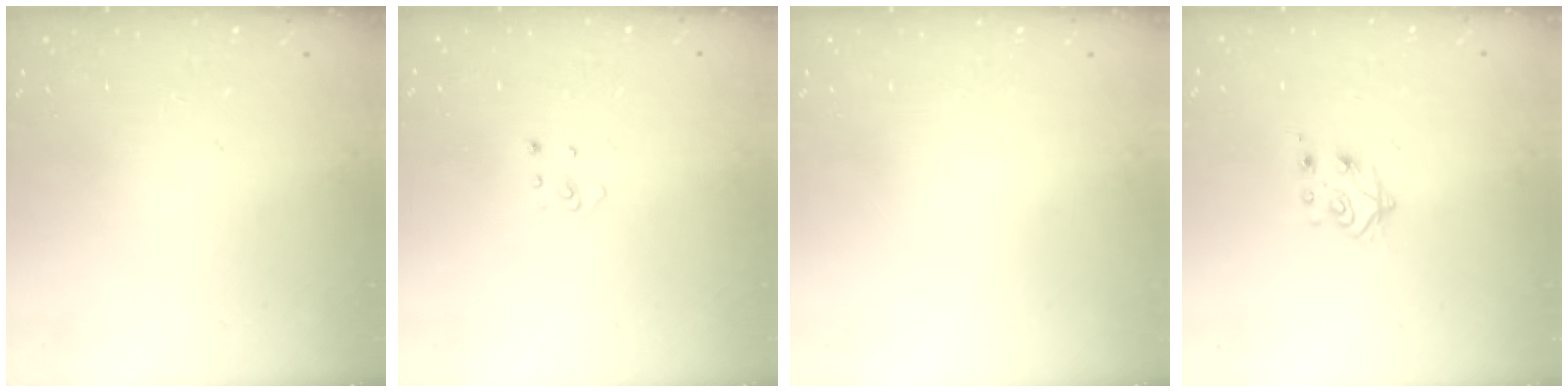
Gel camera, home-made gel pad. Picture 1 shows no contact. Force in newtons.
{"total": 2.2, "press": 2.2, "slide": 0.2}
{"total": 0.0}
{"total": 7.6, "press": 7.5, "slide": 0.7}